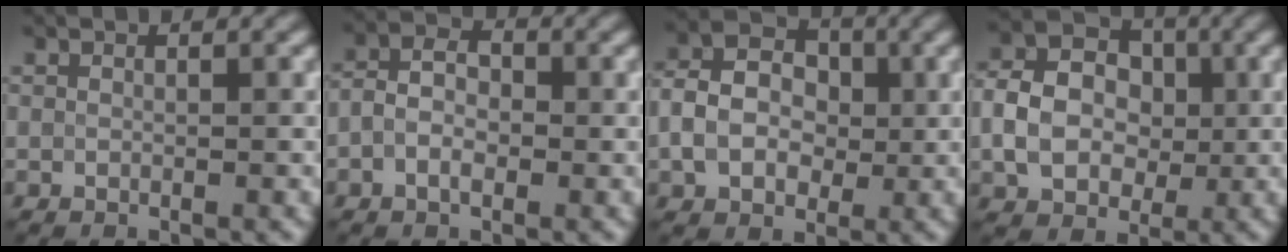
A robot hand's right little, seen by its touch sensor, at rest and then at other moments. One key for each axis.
{"total": 2.5, "fx": -0.7, "fy": 1.6, "fz": 1.8, "tx": -0.035, "ty": 0.007, "tz": -0.021}
{"total": 4.9, "fx": -0.7, "fy": 4.0, "fz": 2.9, "tx": -0.053, "ty": 0.008, "tz": -0.022}
{"total": 5.5, "fx": -0.7, "fy": 4.5, "fz": 3.1, "tx": -0.057, "ty": 0.004, "tz": -0.021}